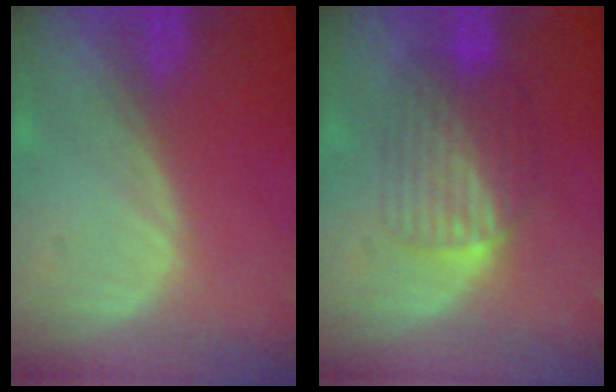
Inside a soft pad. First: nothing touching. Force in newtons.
{"total": 6.3, "press": 6.2, "slide": 1.1}